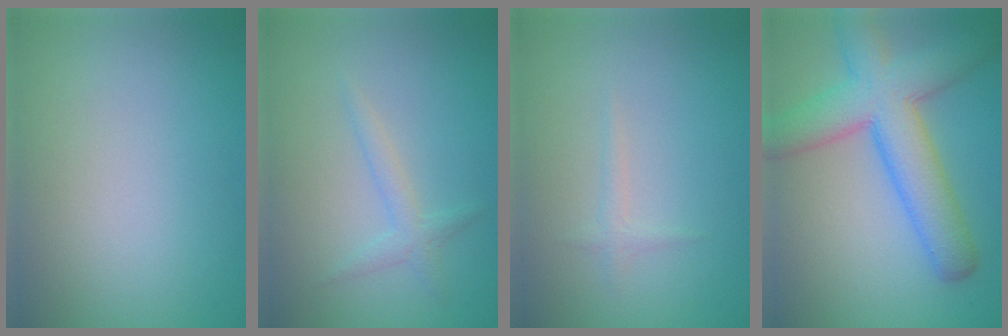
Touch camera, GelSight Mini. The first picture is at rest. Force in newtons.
{"total": 1.5, "press": 1.5, "slide": 0.1}
{"total": 0.8, "press": 0.8, "slide": 0.1}
{"total": 8.4, "press": 8.4, "slide": 0.4}